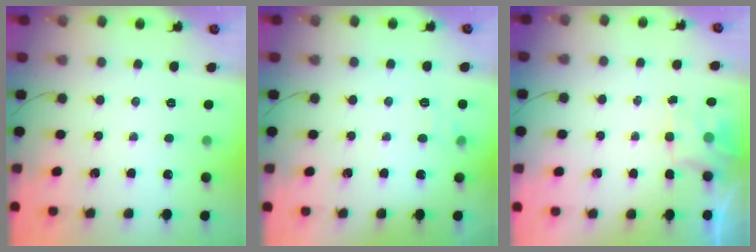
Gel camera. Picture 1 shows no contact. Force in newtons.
{"total": 7.4, "press": 7.2, "slide": 1.5}
{"total": 1.5, "press": 1.3, "slide": 0.8}